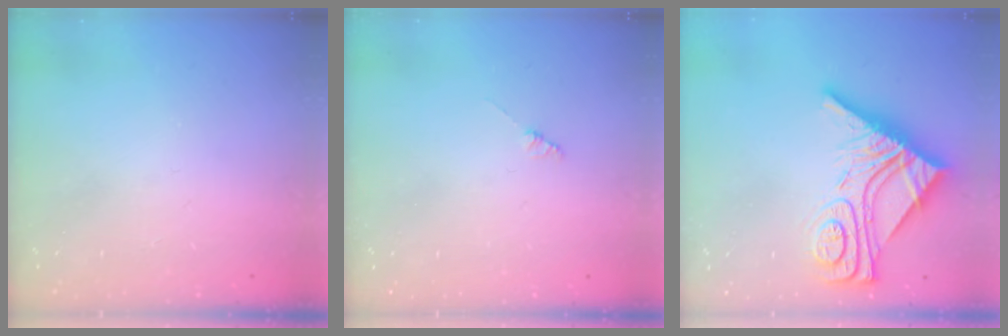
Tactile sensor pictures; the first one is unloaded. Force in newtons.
{"total": 0.9, "press": 0.8, "slide": 0.2}
{"total": 14.7, "press": 14.7, "slide": 1.3}